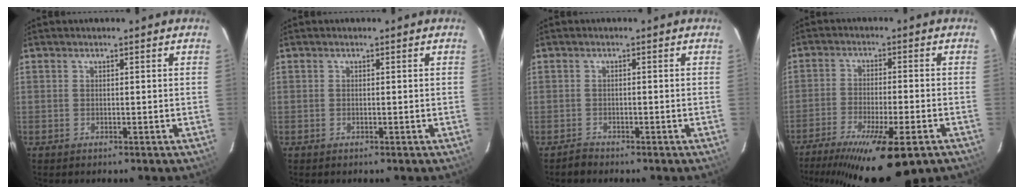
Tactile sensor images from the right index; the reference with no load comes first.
{"total": 0.0}
{"total": 1.4, "force": [-1.2, 0.6, -0.3], "torque": [0.001, 0.006, -0.024]}
{"total": 19.2, "force": [-13.5, 3.8, 13.1], "torque": [-0.250, -0.065, -0.211]}